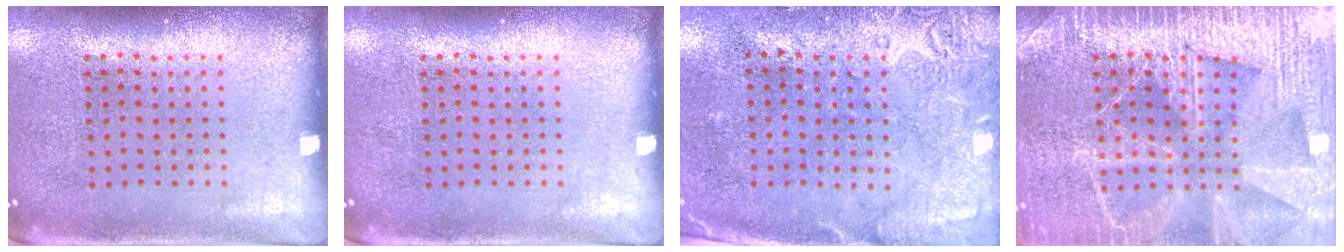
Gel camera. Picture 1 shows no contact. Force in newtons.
{"total": 0.0}
{"total": 2.8, "press": 2.2, "slide": 1.7}
{"total": 6.5, "press": 6.4, "slide": 0.7}